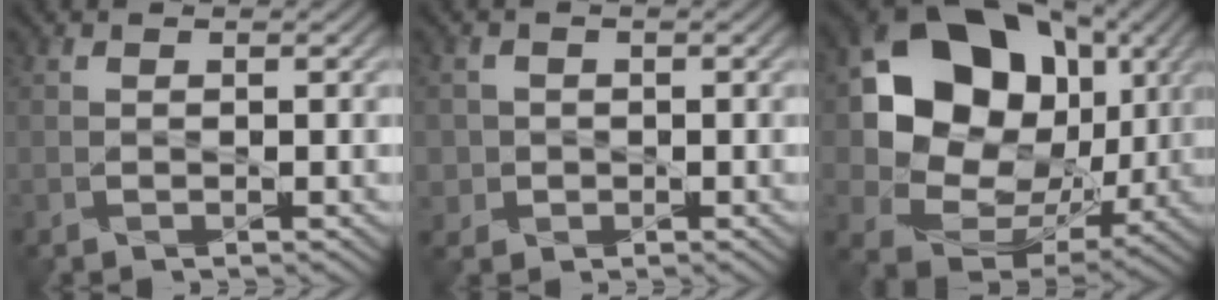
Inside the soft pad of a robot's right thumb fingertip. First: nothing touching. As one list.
[{"total": 2.4, "force": [-0.4, 2.3, 0.1], "torque": [-0.003, -0.007, -0.009]}, {"total": 16.2, "force": [2.8, 13.1, 9.1], "torque": [-0.175, -0.007, 0.051]}]